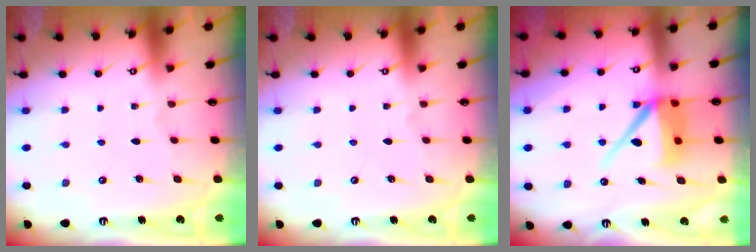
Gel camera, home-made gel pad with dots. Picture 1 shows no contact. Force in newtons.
{"total": 0.0}
{"total": 10.0, "press": 9.9, "slide": 1.3}